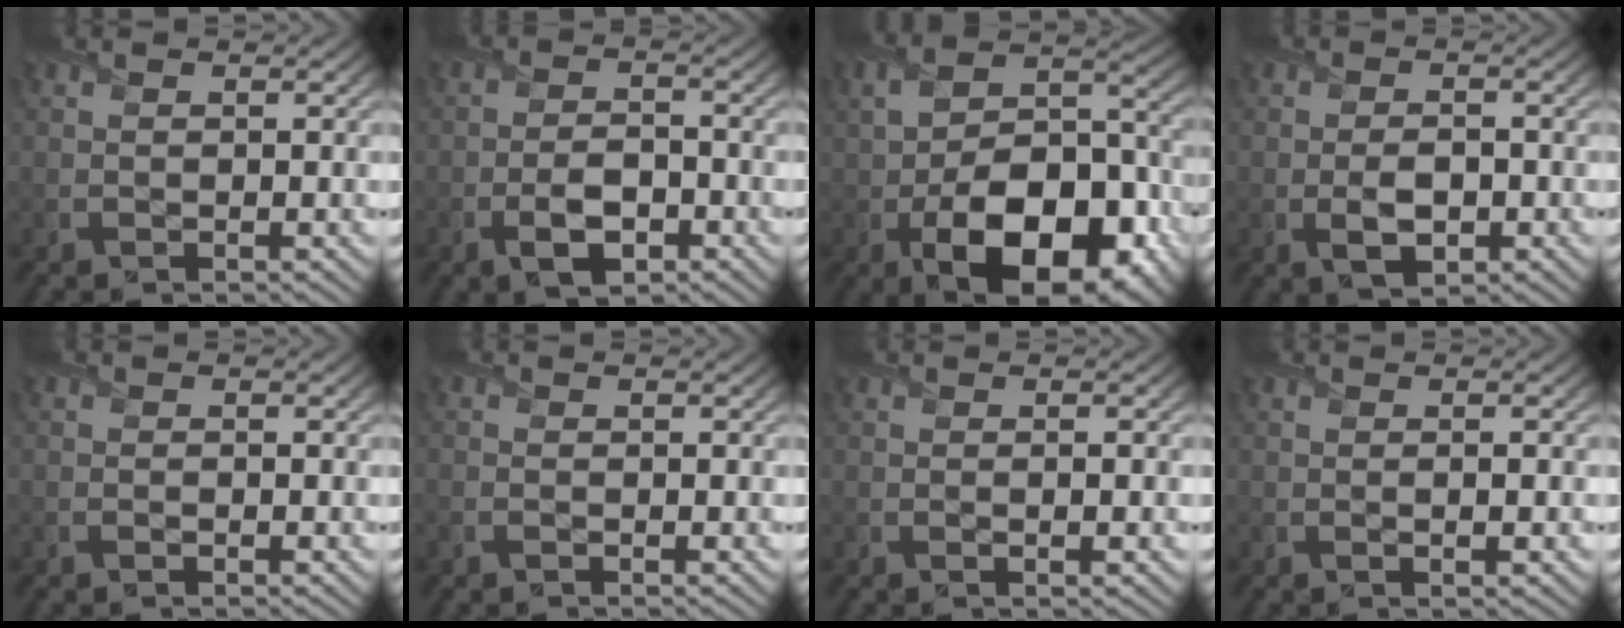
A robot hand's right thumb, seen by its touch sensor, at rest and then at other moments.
{"total": 5.0, "force": [-2.4, 2.7, 3.4], "torque": [-0.064, -0.006, -0.047]}
{"total": 15.9, "force": [-5.6, 9.4, 11.6], "torque": [-0.190, -0.038, -0.081]}
{"total": 3.8, "force": [-1.0, 2.2, 2.9], "torque": [-0.060, -0.010, -0.016]}
{"total": 0.6, "force": [-0.4, 0.2, 0.4], "torque": [-0.009, -0.003, -0.006]}
{"total": 0.5, "force": [-0.3, 0.2, 0.3], "torque": [-0.011, -0.002, -0.008]}
{"total": 1.1, "force": [0.0, 0.1, 1.0], "torque": [-0.017, 0.000, -0.001]}
{"total": 1.4, "force": [0.1, 0.2, 1.4], "torque": [-0.024, 0.001, -0.002]}